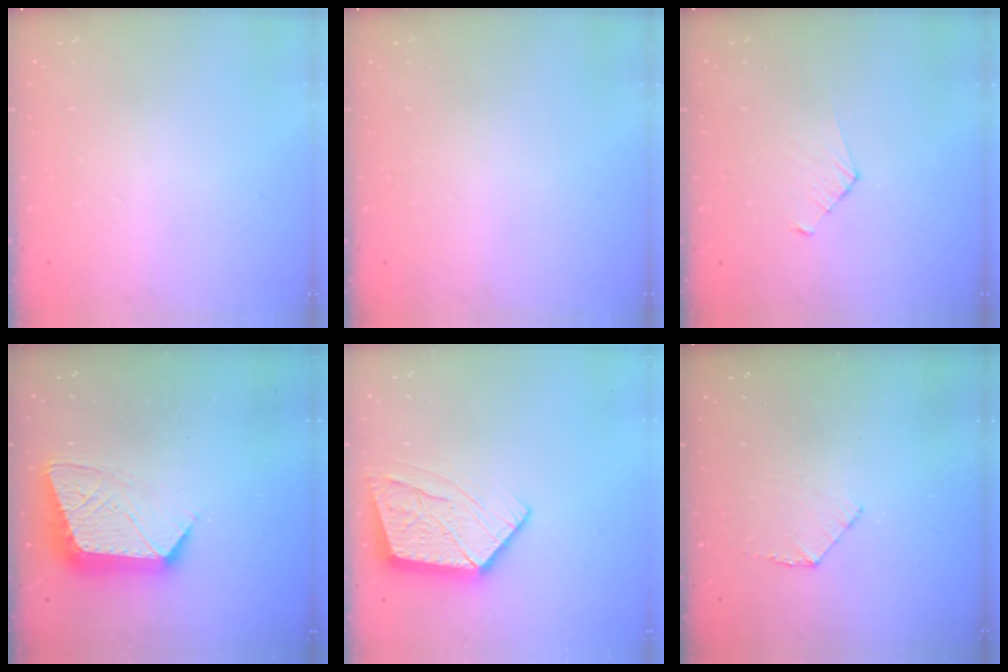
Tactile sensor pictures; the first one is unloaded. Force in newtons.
{"total": 0.0}
{"total": 2.8, "press": 2.7, "slide": 0.3}
{"total": 12.6, "press": 12.6, "slide": 1.0}
{"total": 13.0, "press": 12.9, "slide": 1.0}
{"total": 5.6, "press": 5.6, "slide": 0.5}